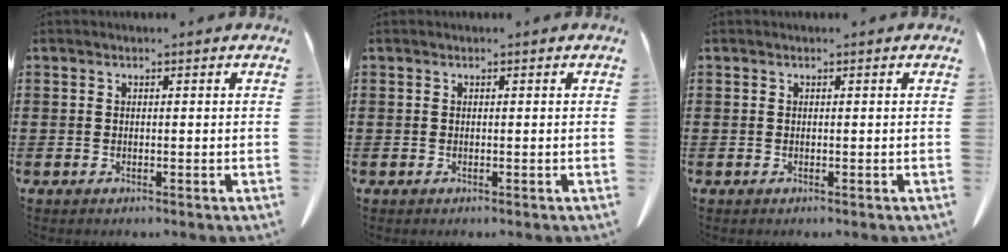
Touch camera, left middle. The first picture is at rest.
{"total": 0.0}
{"total": 0.0}